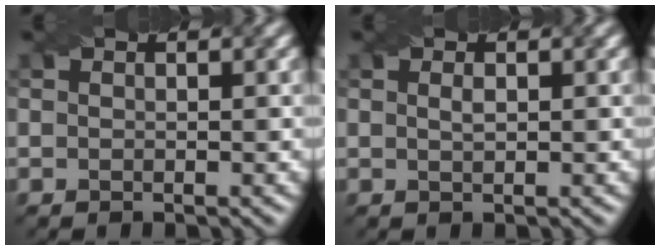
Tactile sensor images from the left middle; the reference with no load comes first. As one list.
[{"total": 0.7, "force": [0.2, 0.2, 0.6], "torque": [-0.014, 0.002, 0.006]}]